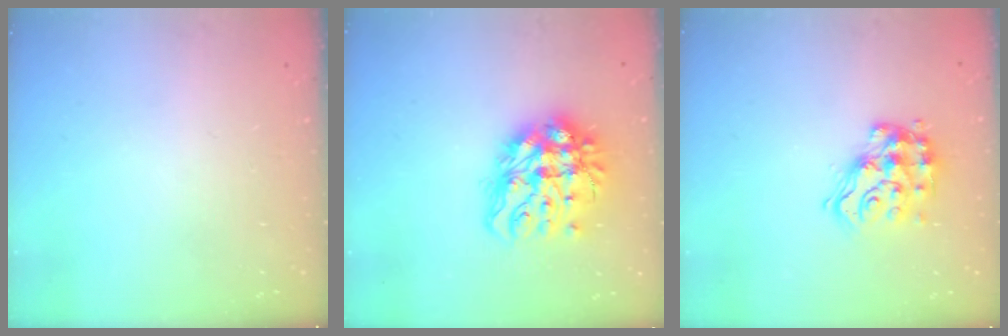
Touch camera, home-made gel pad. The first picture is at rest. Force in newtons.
{"total": 16.7, "press": 16.7, "slide": 1.4}
{"total": 15.4, "press": 15.4, "slide": 0.9}